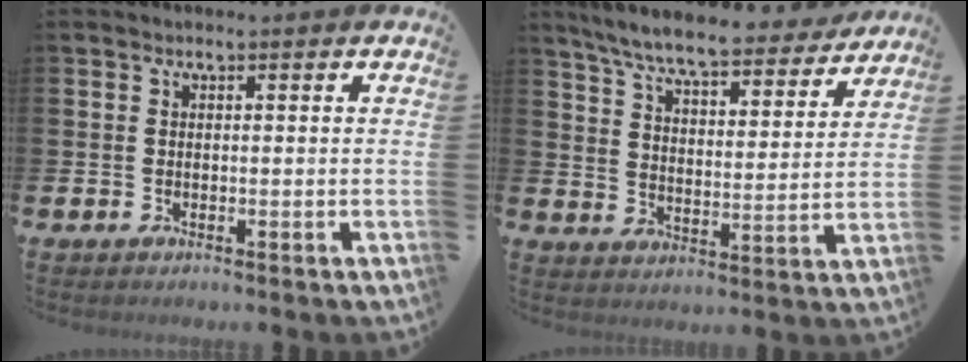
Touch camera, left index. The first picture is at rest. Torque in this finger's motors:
{"motor_torque": [1.06, -1.08, 1.02, 0.21]}